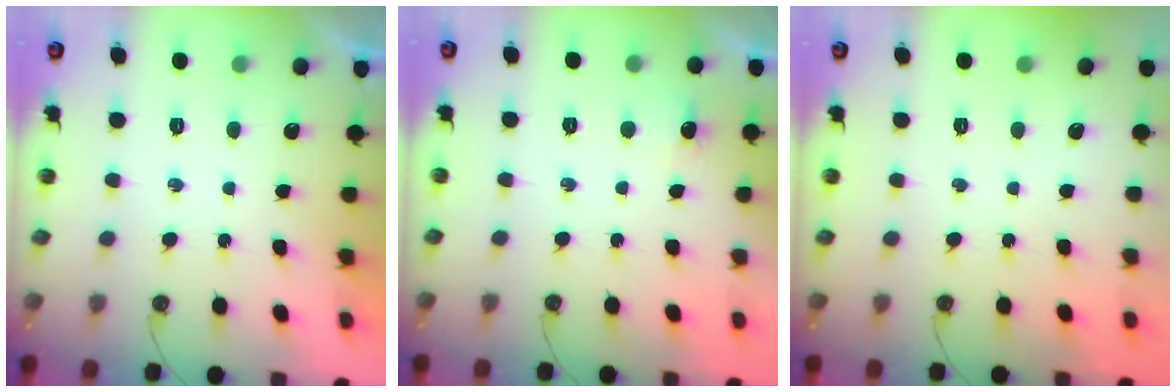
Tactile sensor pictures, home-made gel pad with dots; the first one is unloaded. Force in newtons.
{"total": 4.2, "press": 3.9, "slide": 1.5}
{"total": 0.0}